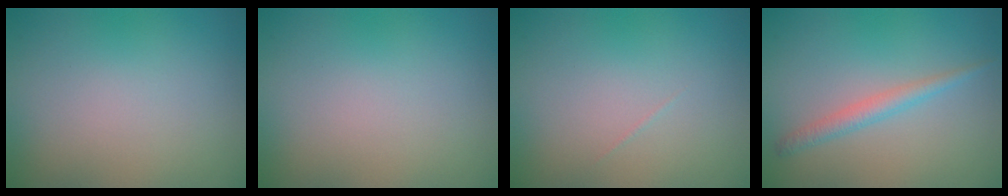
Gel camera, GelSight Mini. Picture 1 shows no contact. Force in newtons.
{"total": 0.0}
{"total": 0.0}
{"total": 1.8, "press": 1.8, "slide": 0.1}